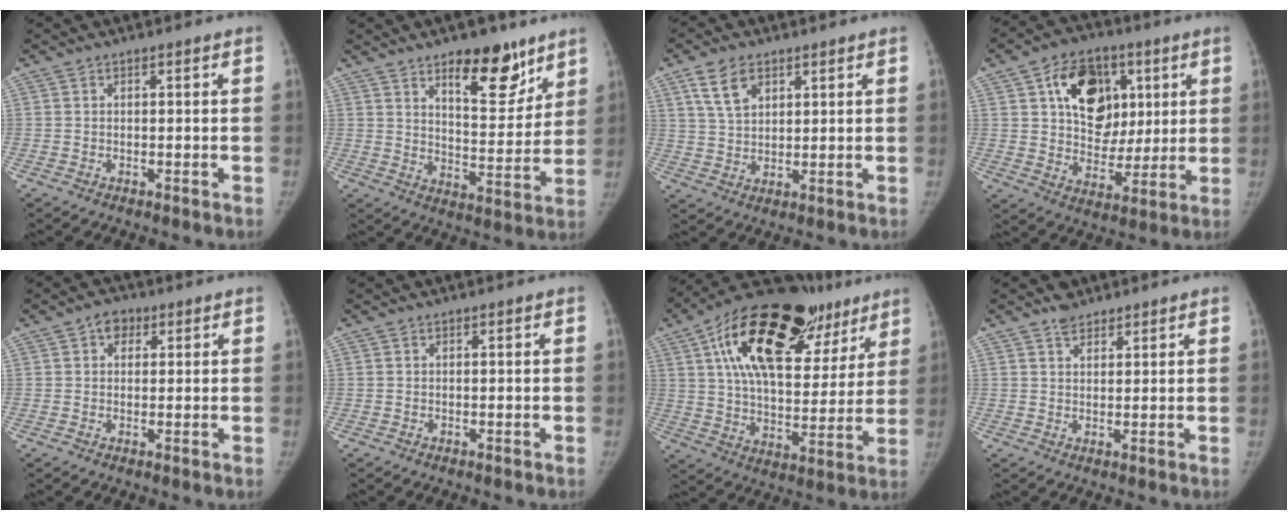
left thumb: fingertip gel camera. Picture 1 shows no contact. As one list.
[{"total": 13.6, "force": [8.9, 5.8, 8.6], "torque": [-0.078, -0.061, 0.138]}, {"total": 7.3, "force": [3.8, 4.5, 4.3], "torque": [-0.067, -0.014, 0.076]}, {"total": 16.6, "force": [5.7, 12.0, 10.0], "torque": [-0.112, -0.015, 0.096]}, {"total": 3.3, "force": [1.4, 2.6, 1.6], "torque": [-0.003, 0.000, 0.017]}, {"total": 0.0}, {"total": 30.0, "force": [15.7, 14.9, 20.8], "torque": [-0.295, 0.005, 0.254]}, {"total": 2.7, "force": [2.1, 1.6, 0.5], "torque": [0.009, -0.016, 0.033]}]